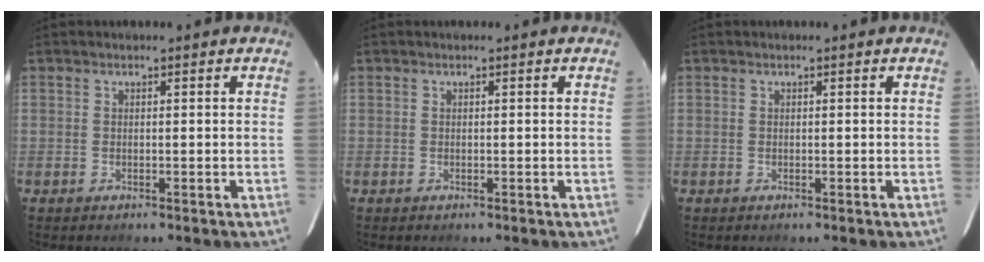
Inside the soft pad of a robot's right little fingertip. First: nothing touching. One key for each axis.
{"total": 0.0}
{"total": 0.0}